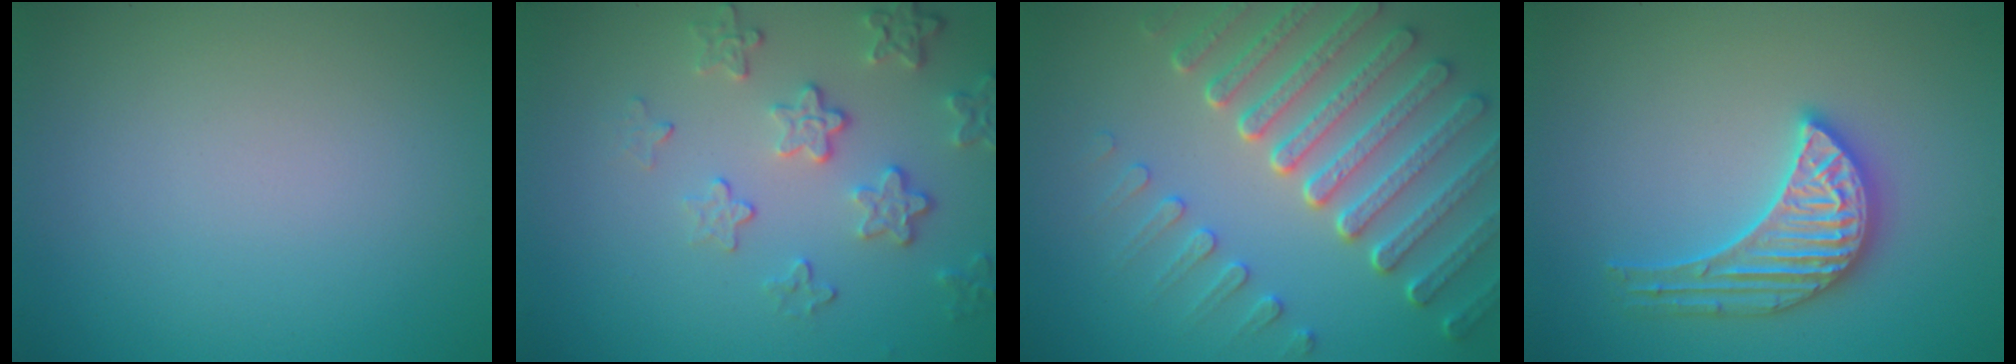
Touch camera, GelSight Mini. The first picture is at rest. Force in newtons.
{"total": 4.1, "press": 3.2, "slide": 2.7}
{"total": 7.4, "press": 5.7, "slide": 4.7}
{"total": 3.8, "press": 3.8, "slide": 0.4}